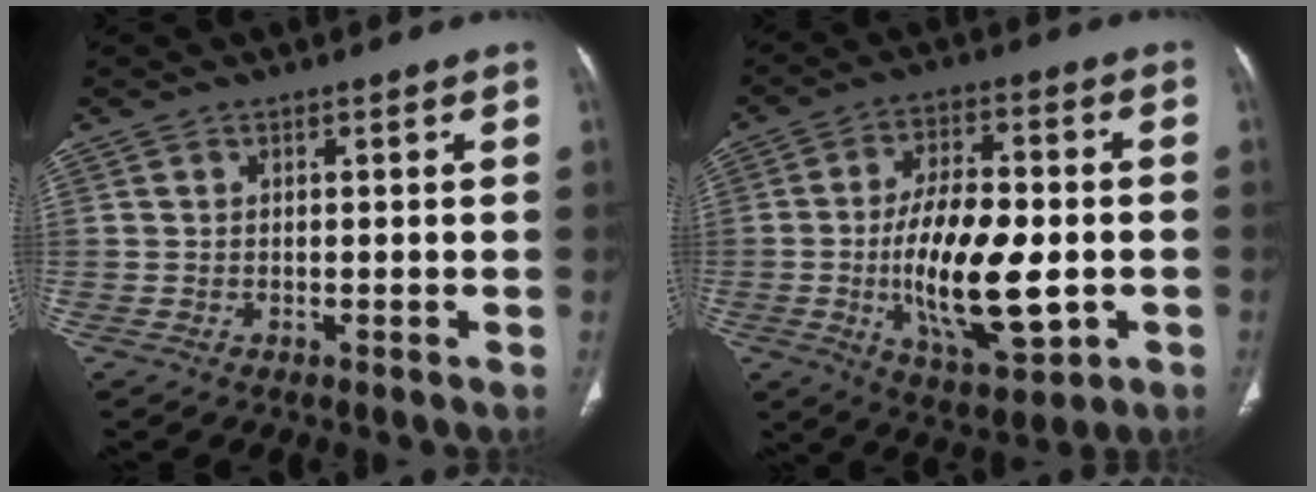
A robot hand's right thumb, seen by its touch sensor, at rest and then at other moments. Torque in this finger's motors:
{"motor_torque": [2.22, 2.79, 1.91, -0.47, 0.51]}